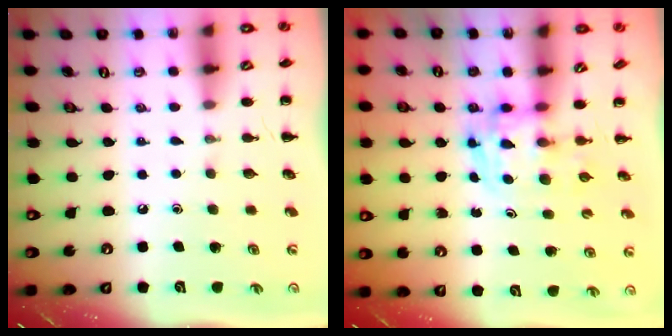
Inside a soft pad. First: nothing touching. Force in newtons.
{"total": 3.7, "press": 3.7, "slide": 0.6}